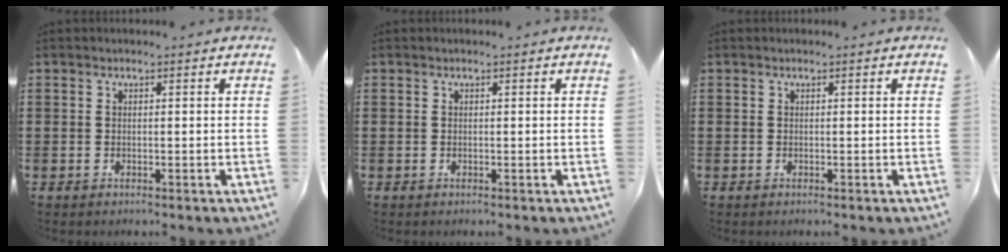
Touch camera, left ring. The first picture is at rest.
{"total": 0.0}
{"total": 0.0}